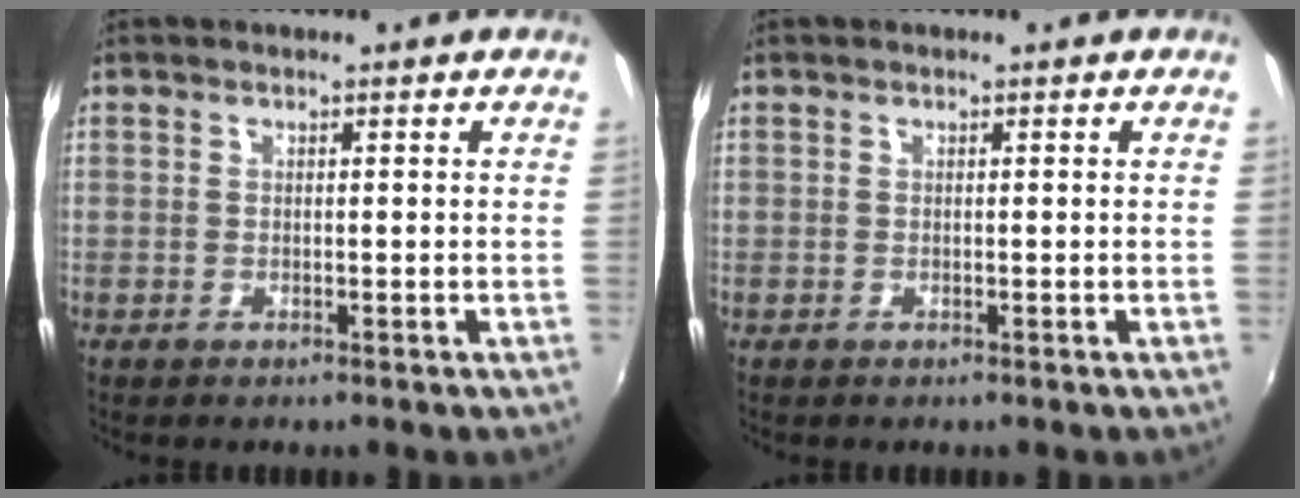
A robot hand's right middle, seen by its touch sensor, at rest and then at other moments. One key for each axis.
{"total": 0.0}